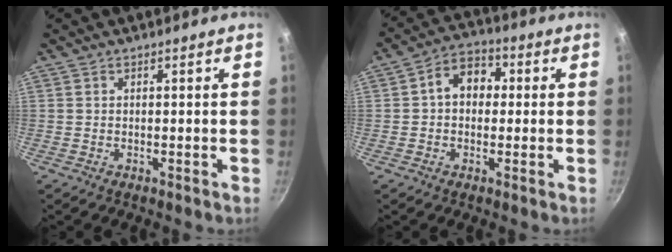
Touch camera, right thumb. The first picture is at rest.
{"total": 8.0, "force": [0.8, 6.1, 5.1], "torque": [-0.042, 0.019, -0.002]}